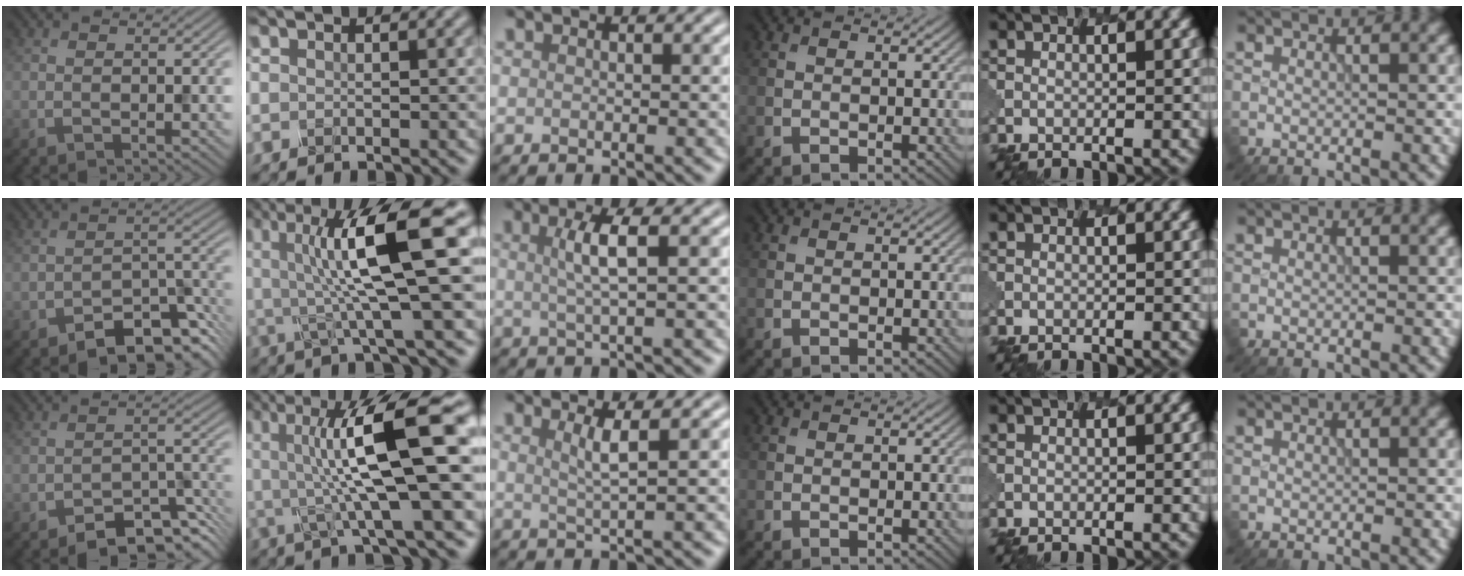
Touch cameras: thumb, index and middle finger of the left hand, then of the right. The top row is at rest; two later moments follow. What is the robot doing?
{"motion": "shake", "object": "salt shaker"}